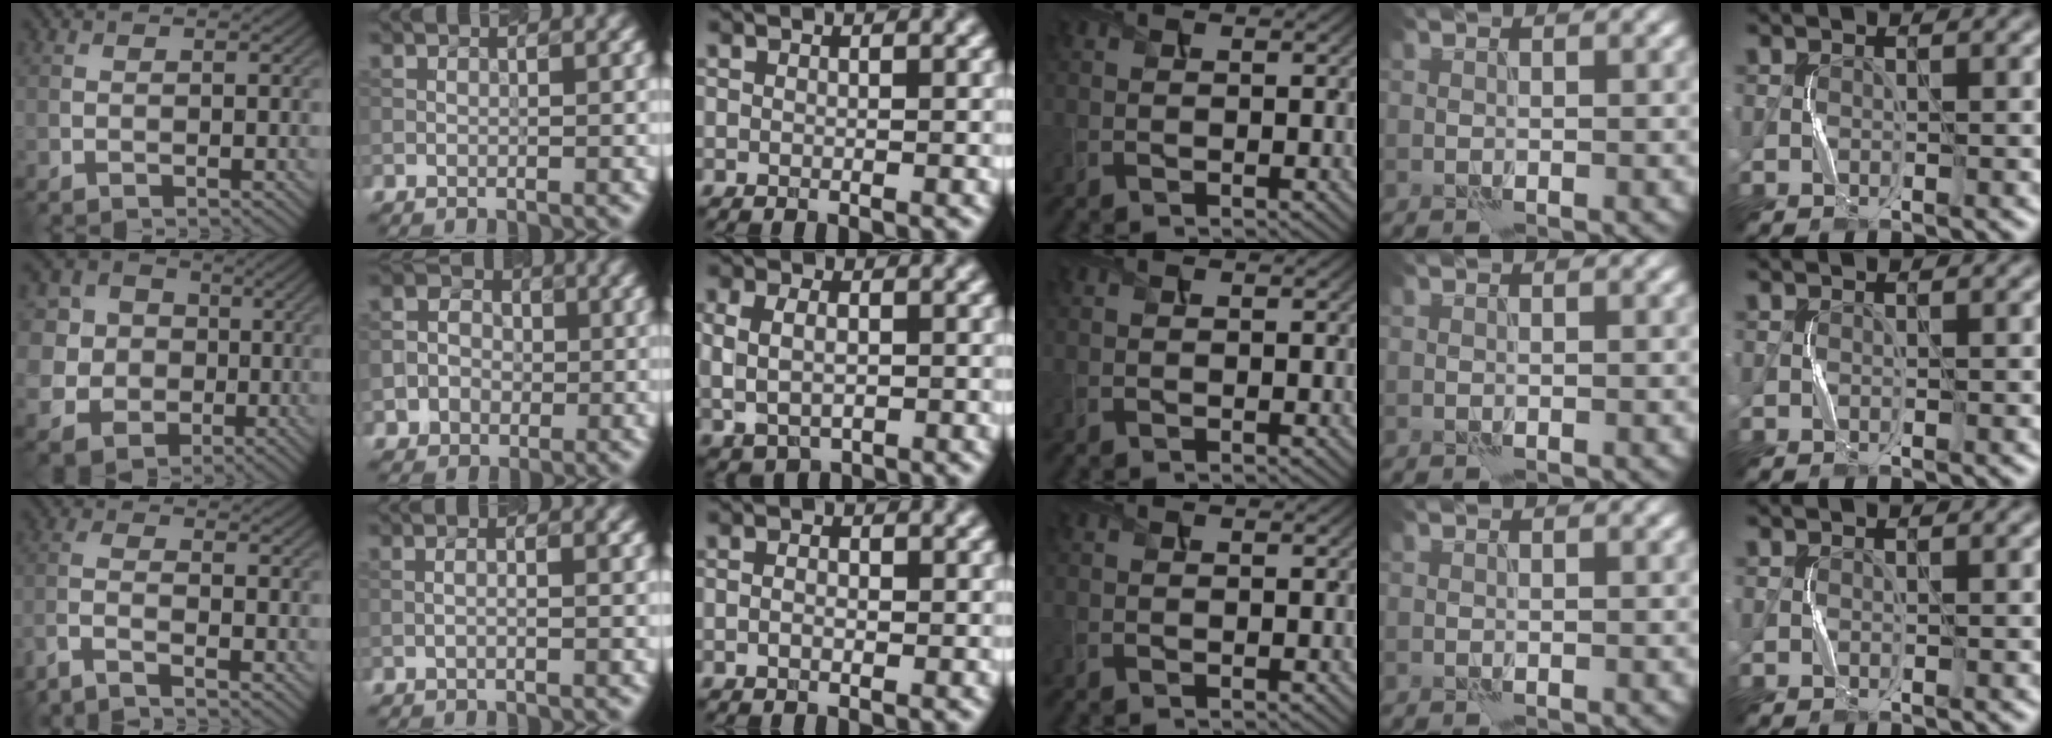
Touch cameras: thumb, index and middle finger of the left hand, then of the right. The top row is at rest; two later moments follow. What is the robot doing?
{"motion": "squeeze", "object": "sponge"}